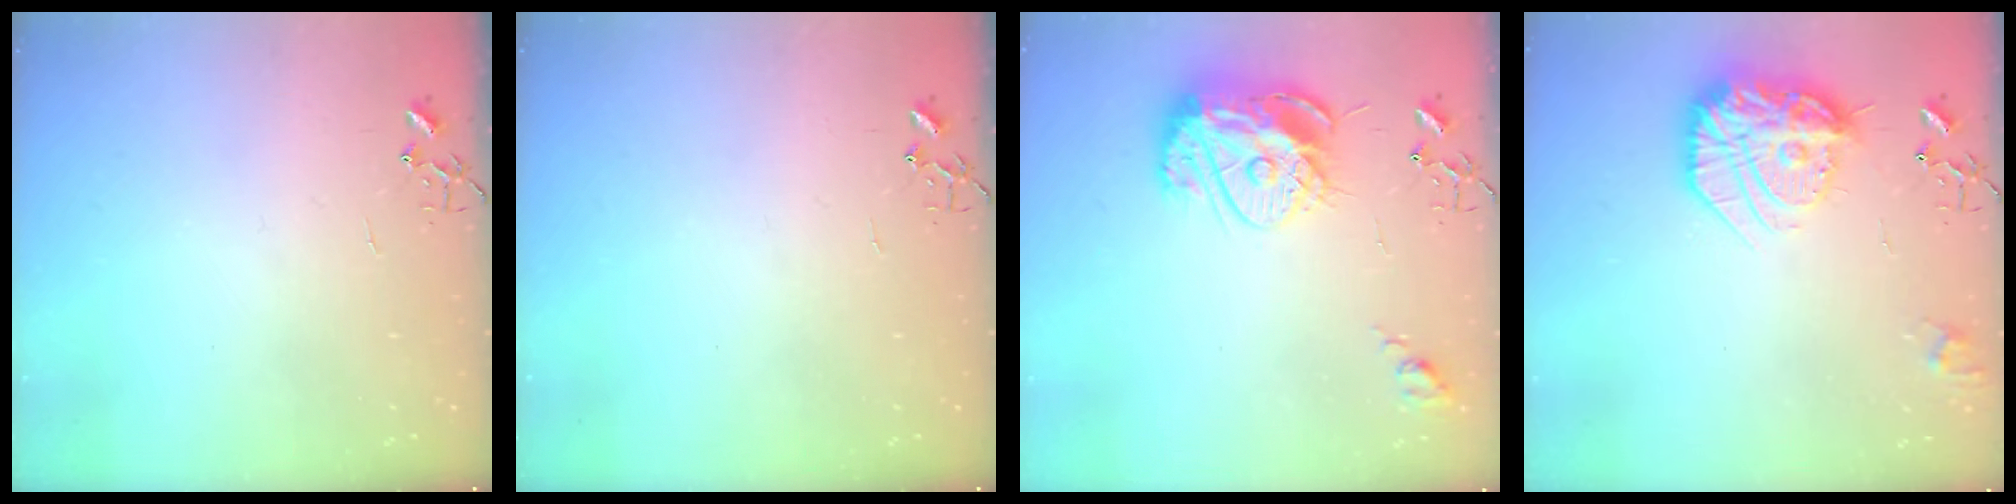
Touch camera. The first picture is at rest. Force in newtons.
{"total": 0.0}
{"total": 15.6, "press": 15.5, "slide": 1.4}
{"total": 22.1, "press": 22.0, "slide": 2.1}